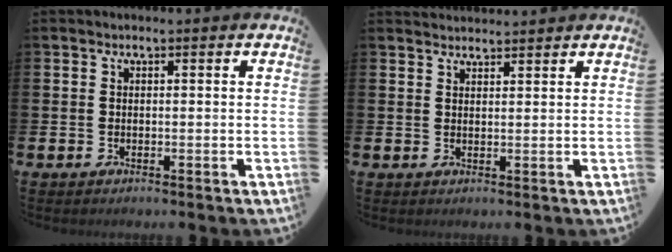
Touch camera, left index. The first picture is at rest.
{"total": 2.2, "force": [2.2, 0.3, -0.1], "torque": [0.006, -0.013, 0.039]}